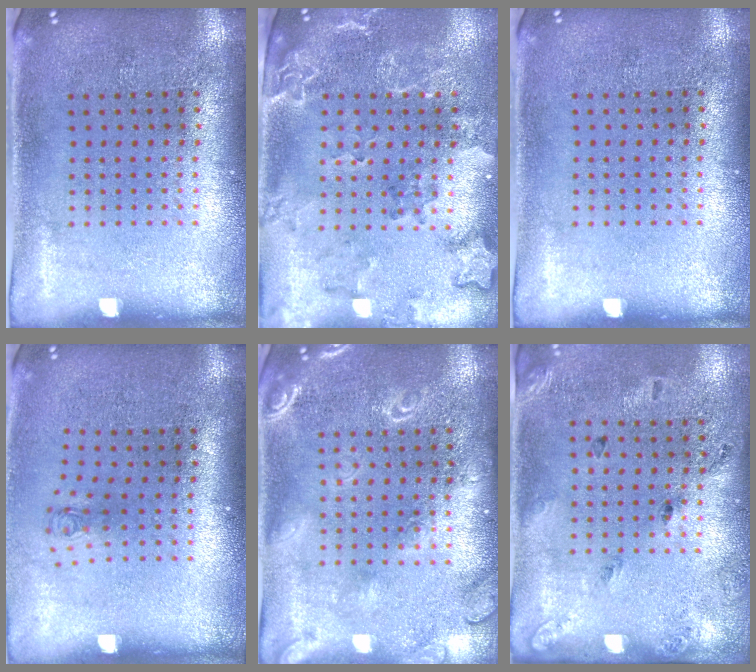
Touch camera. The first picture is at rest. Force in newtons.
{"total": 2.1, "press": 2.0, "slide": 0.7}
{"total": 0.0}
{"total": 0.7, "press": 0.3, "slide": 0.6}
{"total": 1.7, "press": 1.7, "slide": 0.2}
{"total": 1.7, "press": 1.0, "slide": 1.4}